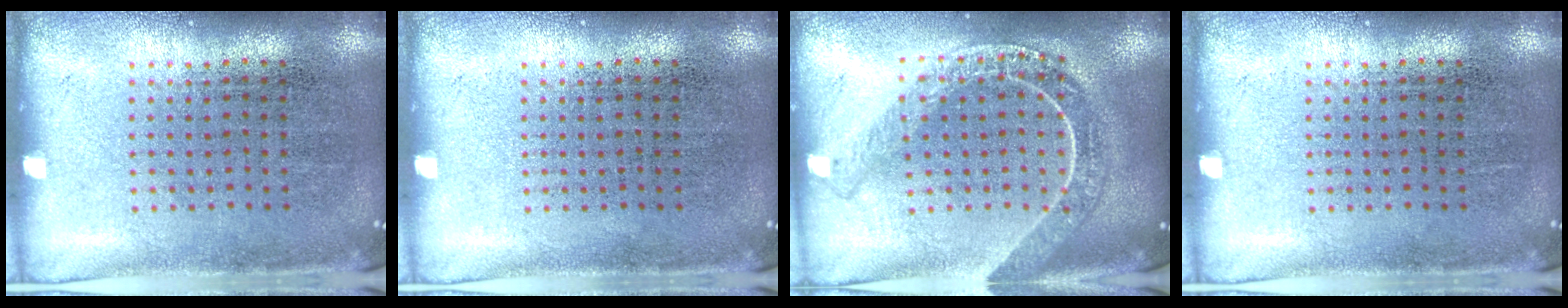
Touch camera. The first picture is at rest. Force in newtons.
{"total": 0.0}
{"total": 2.2, "press": 1.9, "slide": 1.1}
{"total": 0.0}